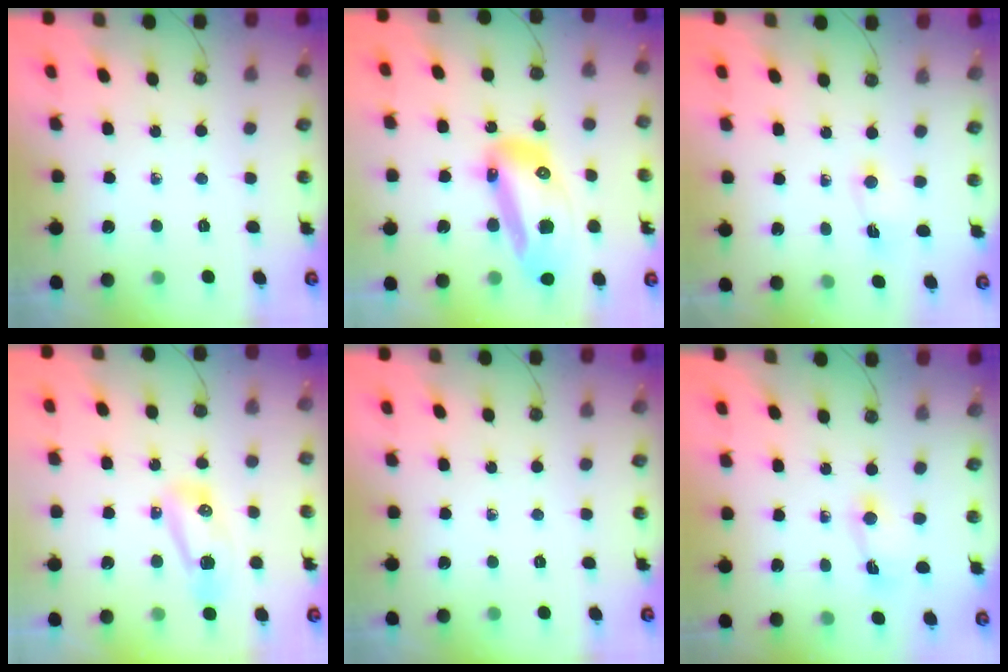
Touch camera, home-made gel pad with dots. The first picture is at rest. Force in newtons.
{"total": 18.9, "press": 18.8, "slide": 2.3}
{"total": 2.8, "press": 1.9, "slide": 2.1}
{"total": 10.9, "press": 9.3, "slide": 5.7}
{"total": 0.0}
{"total": 2.0, "press": 2.0, "slide": 0.4}